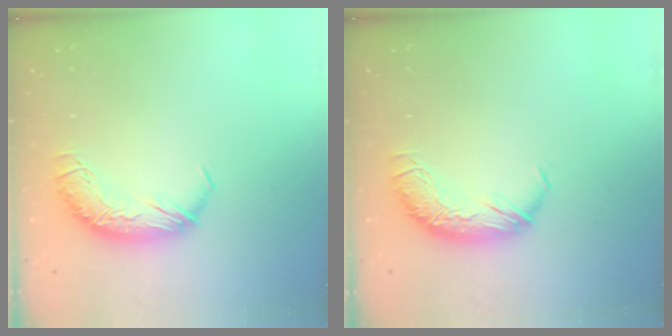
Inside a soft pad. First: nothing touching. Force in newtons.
{"total": 0.0}